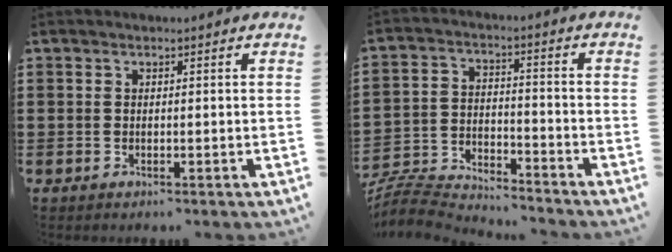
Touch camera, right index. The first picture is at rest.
{"total": 6.7, "force": [-6.6, 0.8, 0.8], "torque": [-0.035, 0.002, -0.138]}